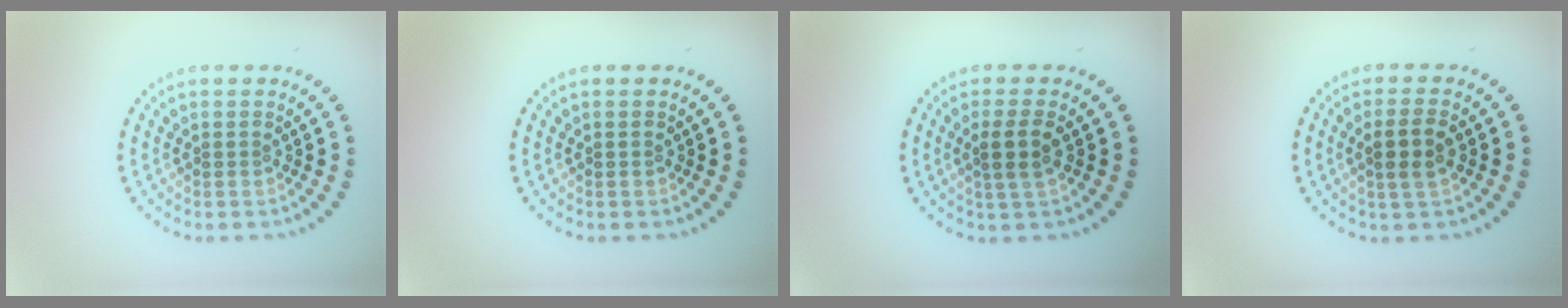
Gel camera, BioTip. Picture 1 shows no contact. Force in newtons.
{"total": 0.0}
{"total": 2.2, "press": 1.9, "slide": 1.1}
{"total": 2.4, "press": 2.3, "slide": 0.8}